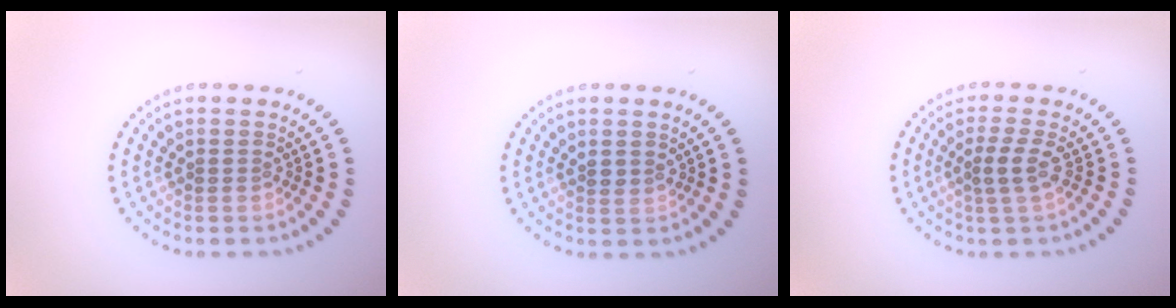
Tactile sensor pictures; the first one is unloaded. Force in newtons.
{"total": 0.8, "press": 0.6, "slide": 0.5}
{"total": 1.8, "press": 1.4, "slide": 1.1}